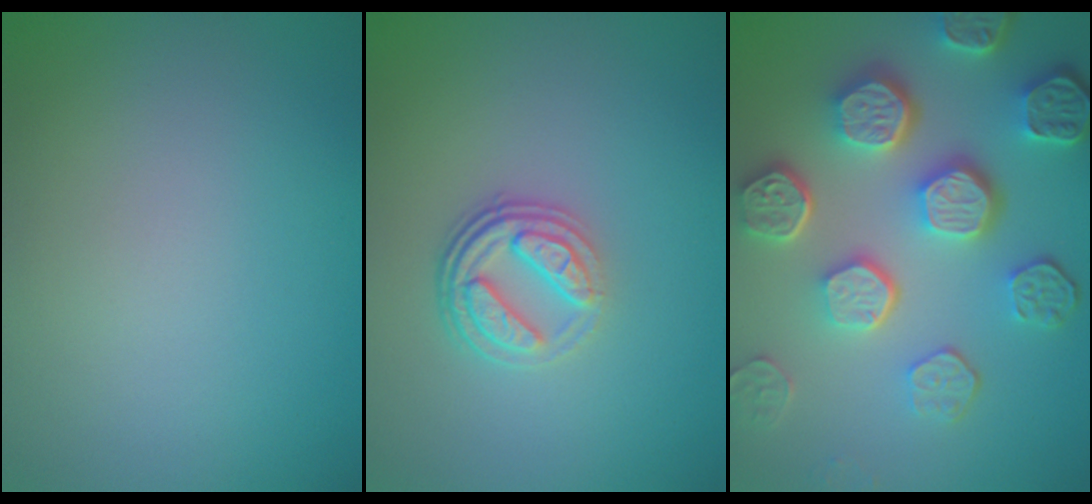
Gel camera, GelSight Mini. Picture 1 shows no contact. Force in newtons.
{"total": 3.8, "press": 2.7, "slide": 2.7}
{"total": 8.4, "press": 6.2, "slide": 5.7}